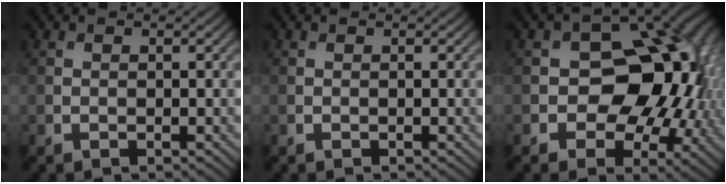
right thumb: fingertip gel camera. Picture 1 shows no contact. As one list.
[{"total": 0.0}, {"total": 13.8, "force": [-0.1, 9.8, 9.7], "torque": [-0.121, -0.004, -0.010]}]